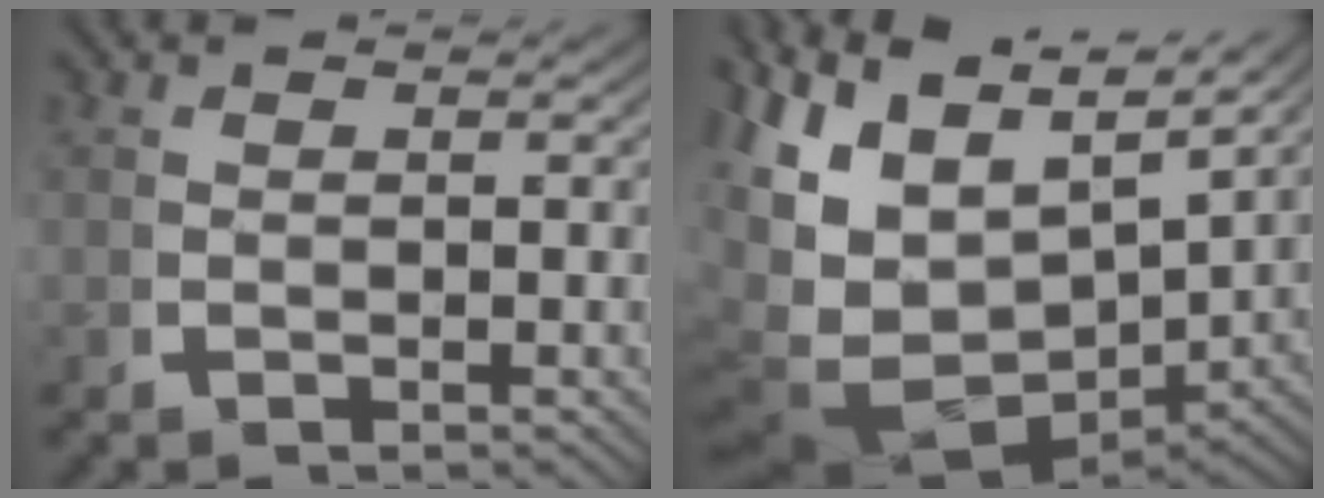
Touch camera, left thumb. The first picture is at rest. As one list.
[{"total": 15.2, "force": [-0.2, 10.9, 10.6], "torque": [-0.237, -0.057, 0.016]}]